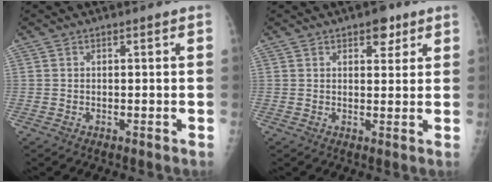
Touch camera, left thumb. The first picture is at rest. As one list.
[{"total": 3.9, "force": [2.3, 2.2, 2.3], "torque": [-0.006, -0.010, 0.028]}]